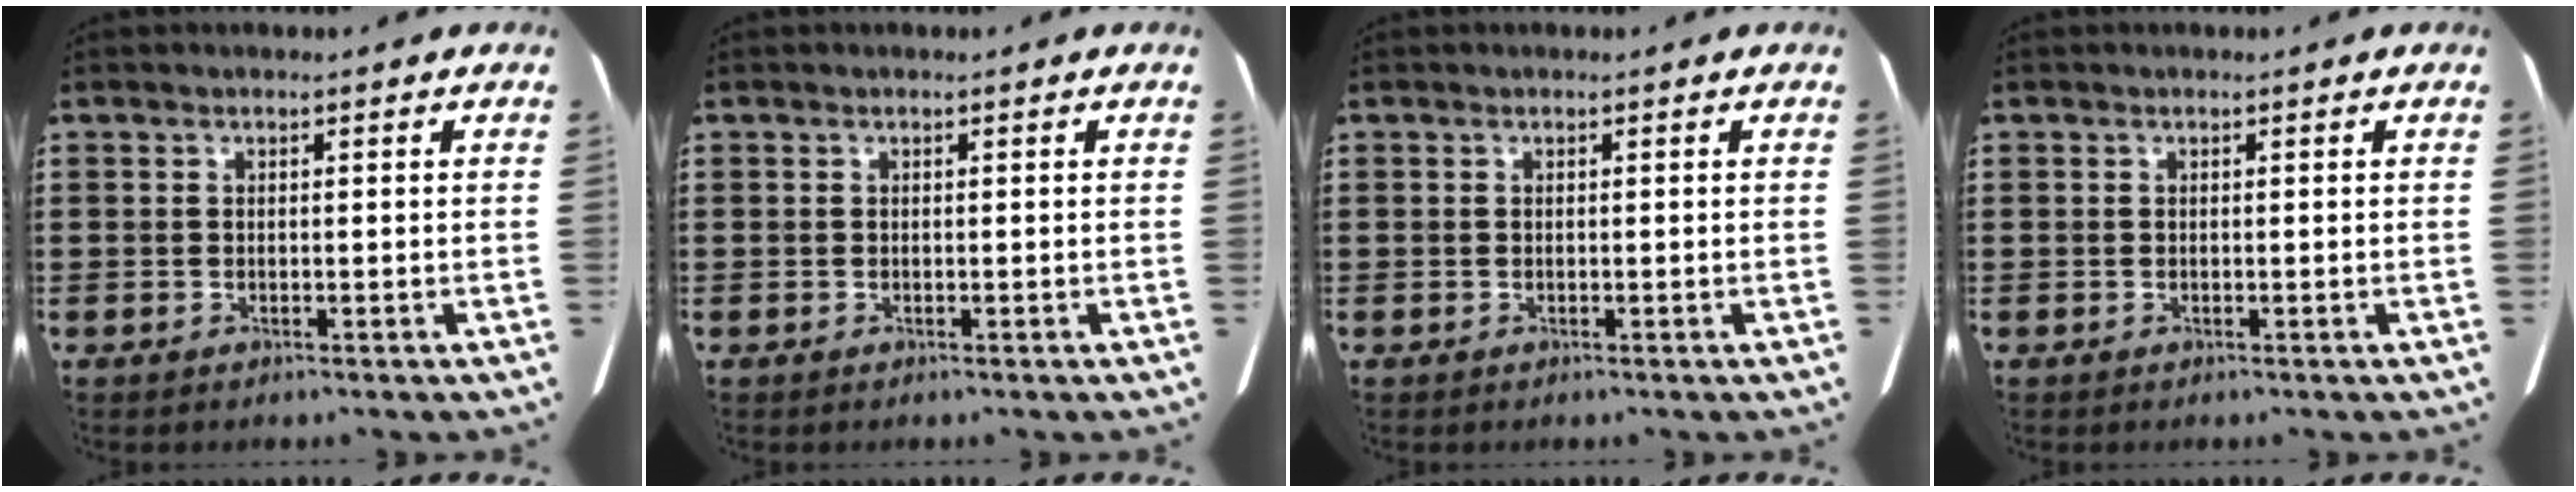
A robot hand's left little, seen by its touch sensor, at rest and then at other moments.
{"total": 0.0}
{"total": 0.0}
{"total": 0.0}